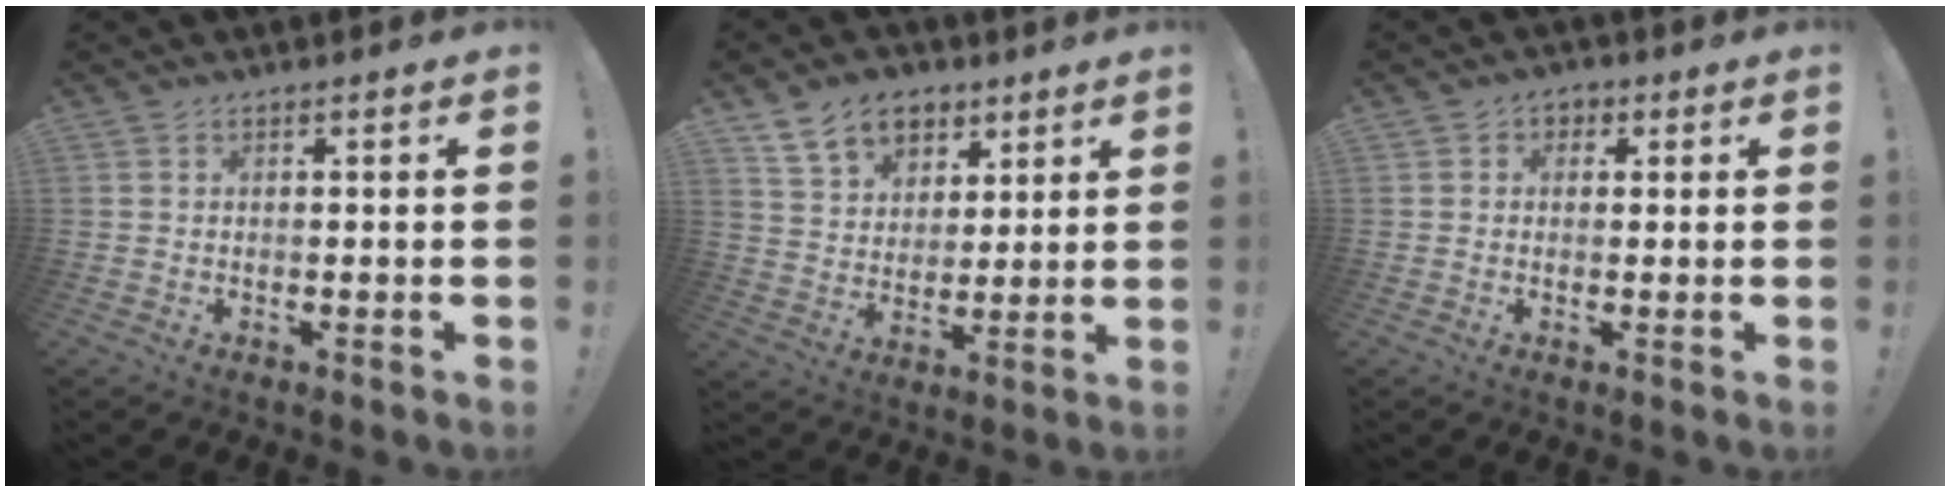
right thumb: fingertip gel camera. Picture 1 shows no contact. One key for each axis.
{"total": 13.0, "fx": 7.5, "fy": 9.3, "fz": 5.2, "tx": -0.073, "ty": -0.040, "tz": 0.143}
{"total": 2.8, "fx": -0.1, "fy": 2.6, "fz": 1.0, "tx": -0.009, "ty": 0.005, "tz": -0.002}